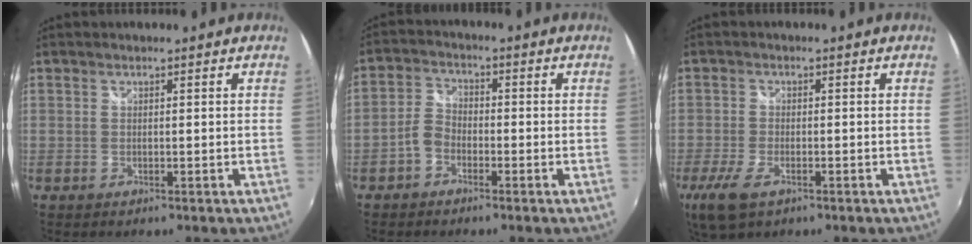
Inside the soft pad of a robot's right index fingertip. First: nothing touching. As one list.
[{"total": 3.7, "force": [-2.1, 2.5, 1.9], "torque": [-0.039, 0.013, -0.041]}, {"total": 7.2, "force": [-3.9, 3.3, 5.1], "torque": [-0.126, -0.022, -0.073]}]